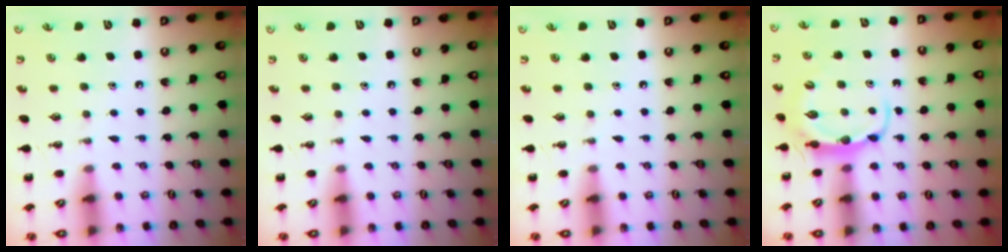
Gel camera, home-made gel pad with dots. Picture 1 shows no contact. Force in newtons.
{"total": 0.0}
{"total": 0.0}
{"total": 5.9, "press": 5.8, "slide": 1.0}